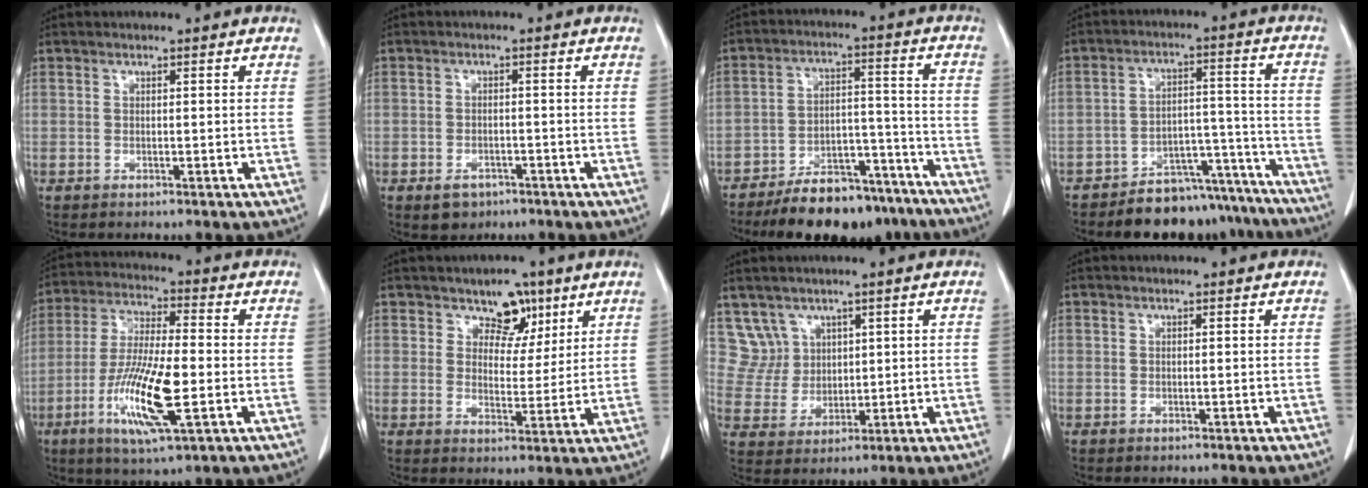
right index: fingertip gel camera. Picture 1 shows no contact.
{"total": 3.0, "force": [-1.5, 2.3, 1.2], "torque": [-0.014, 0.004, -0.011]}
{"total": 15.6, "force": [-12.9, 5.8, 6.6], "torque": [-0.079, 0.038, -0.195]}
{"total": 13.0, "force": [-11.5, 5.2, 2.9], "torque": [-0.002, 0.052, -0.161]}
{"total": 13.8, "force": [-4.0, 2.2, 13.0], "torque": [-0.257, -0.016, -0.072]}
{"total": 5.8, "force": [3.7, 3.6, 2.5], "torque": [-0.024, 0.001, 0.057]}
{"total": 5.4, "force": [3.2, 4.2, -0.5], "torque": [0.011, 0.010, 0.075]}
{"total": 0.0}